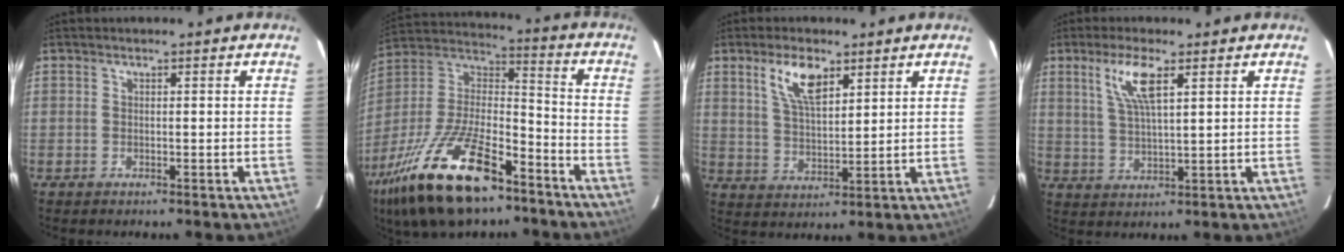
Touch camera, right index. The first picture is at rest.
{"total": 25.2, "force": [-15.6, 9.7, 17.2], "torque": [-0.350, -0.023, -0.273]}
{"total": 7.9, "force": [4.4, 3.3, 5.6], "torque": [-0.106, 0.008, 0.088]}
{"total": 7.1, "force": [3.4, 1.5, 6.1], "torque": [-0.121, 0.001, 0.070]}